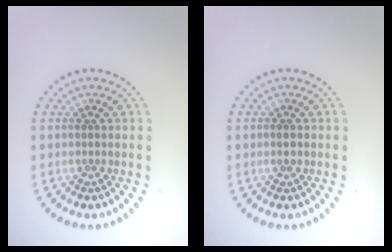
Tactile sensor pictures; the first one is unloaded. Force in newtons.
{"total": 1.2, "press": 1.2, "slide": 0.1}